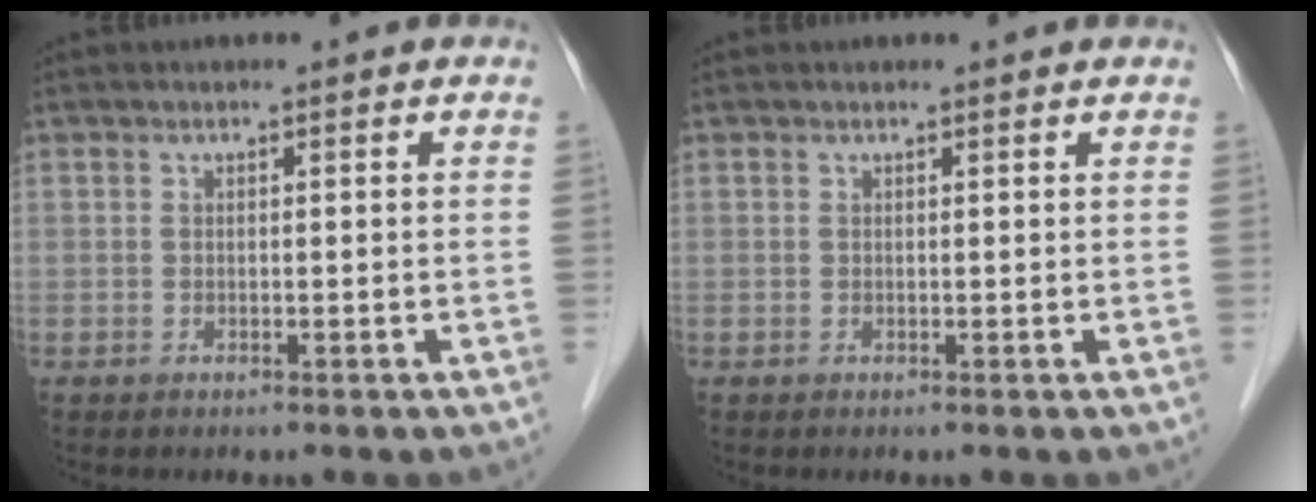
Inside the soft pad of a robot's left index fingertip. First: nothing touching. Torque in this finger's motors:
{"motor_torque": [0.16, -0.08, -0.04, 0.01]}